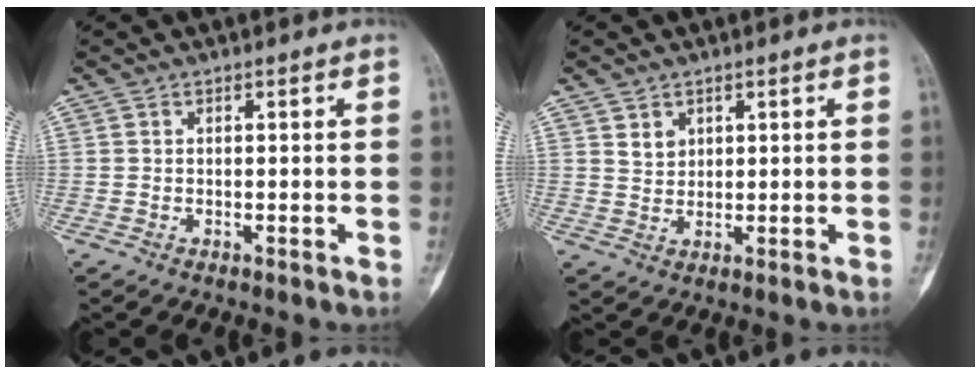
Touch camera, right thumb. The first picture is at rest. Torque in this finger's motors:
{"motor_torque": [-0.13, 0.10, -0.04, 0.03, 0.01]}